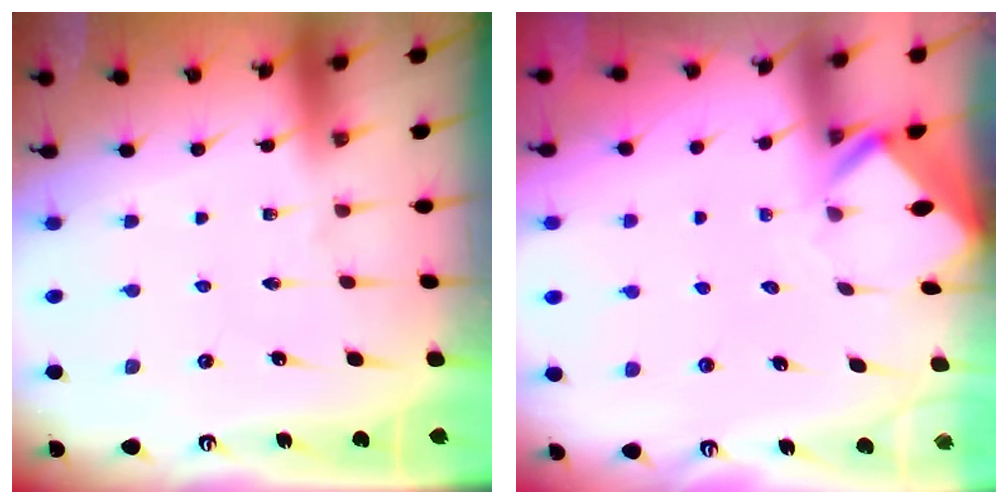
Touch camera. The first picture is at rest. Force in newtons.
{"total": 2.8, "press": 2.8, "slide": 0.2}